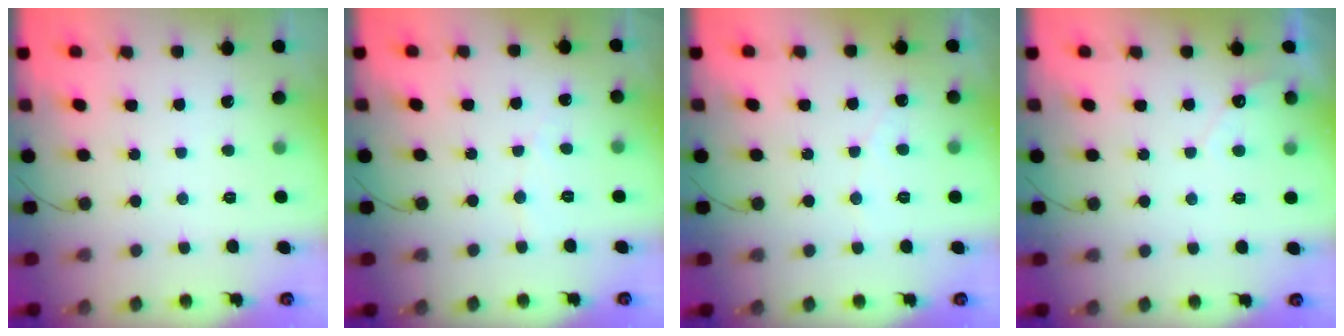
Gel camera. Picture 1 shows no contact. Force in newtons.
{"total": 2.8, "press": 2.8, "slide": 0.2}
{"total": 2.5, "press": 2.5, "slide": 0.1}
{"total": 3.4, "press": 3.4, "slide": 0.1}